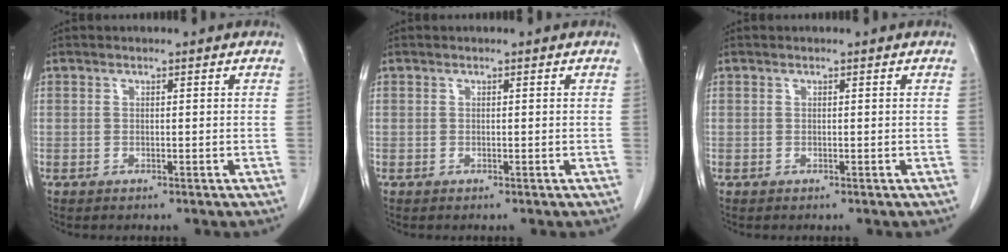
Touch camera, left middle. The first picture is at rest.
{"total": 0.0}
{"total": 0.0}